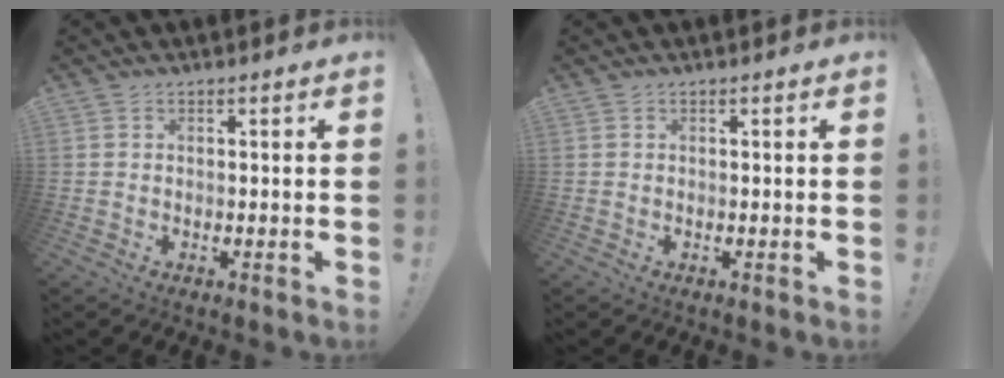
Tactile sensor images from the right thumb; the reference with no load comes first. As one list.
[{"total": 0.0}]